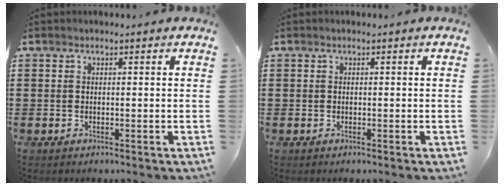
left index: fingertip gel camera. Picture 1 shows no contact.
{"total": 0.0}